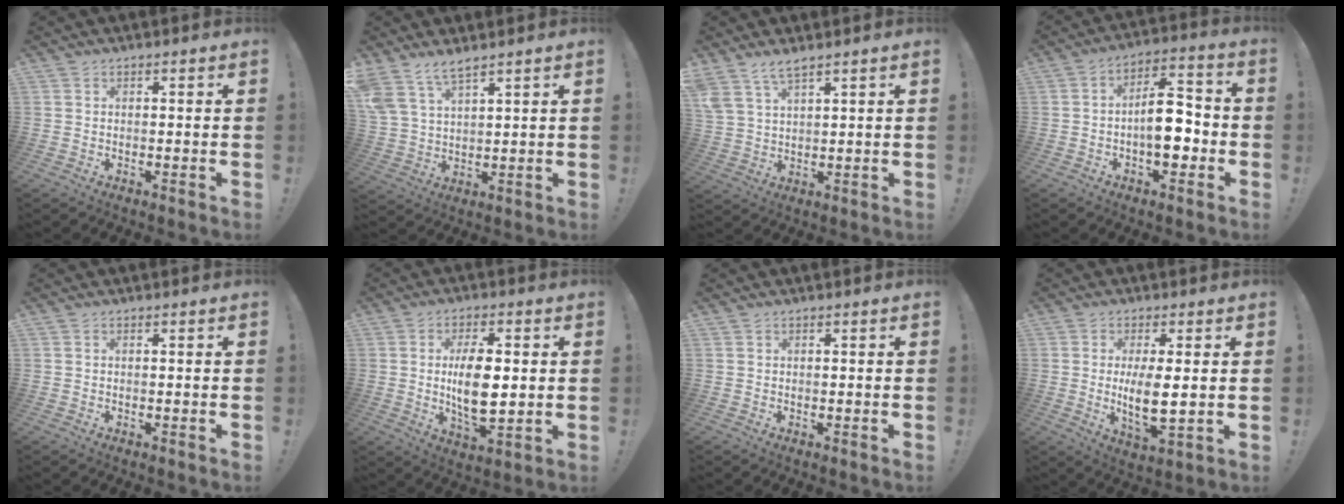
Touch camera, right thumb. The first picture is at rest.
{"total": 7.4, "force": [6.0, 2.2, 3.7], "torque": [-0.078, -0.027, 0.118]}
{"total": 5.7, "force": [4.7, 1.4, 3.0], "torque": [-0.060, -0.022, 0.090]}
{"total": 13.1, "force": [-2.4, 6.7, 11.0], "torque": [-0.166, 0.019, -0.042]}
{"total": 0.0}
{"total": 12.6, "force": [0.9, 5.8, 11.2], "torque": [-0.201, -0.010, 0.009]}
{"total": 0.0}
{"total": 8.9, "force": [0.5, 3.0, 8.4], "torque": [-0.152, -0.022, 0.006]}